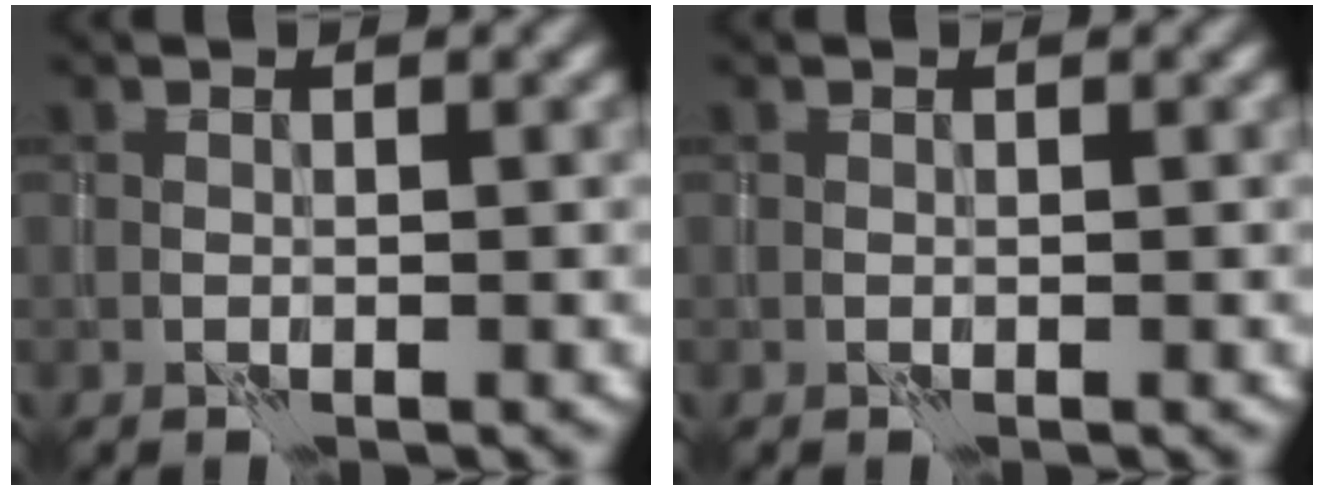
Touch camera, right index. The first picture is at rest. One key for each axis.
{"total": 0.0}